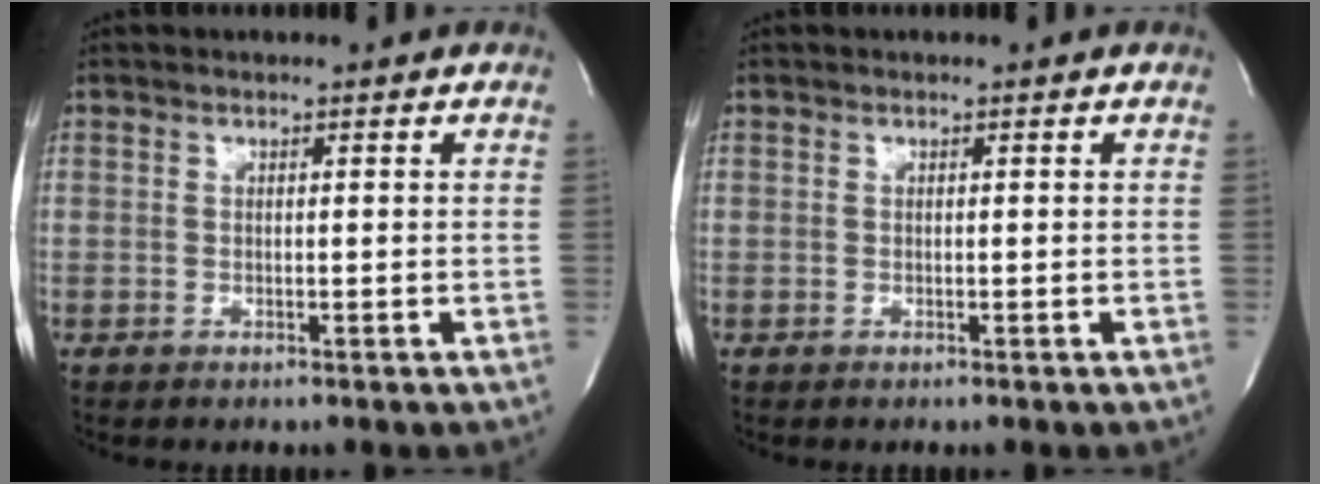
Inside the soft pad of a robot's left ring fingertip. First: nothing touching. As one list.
[{"total": 0.0}]